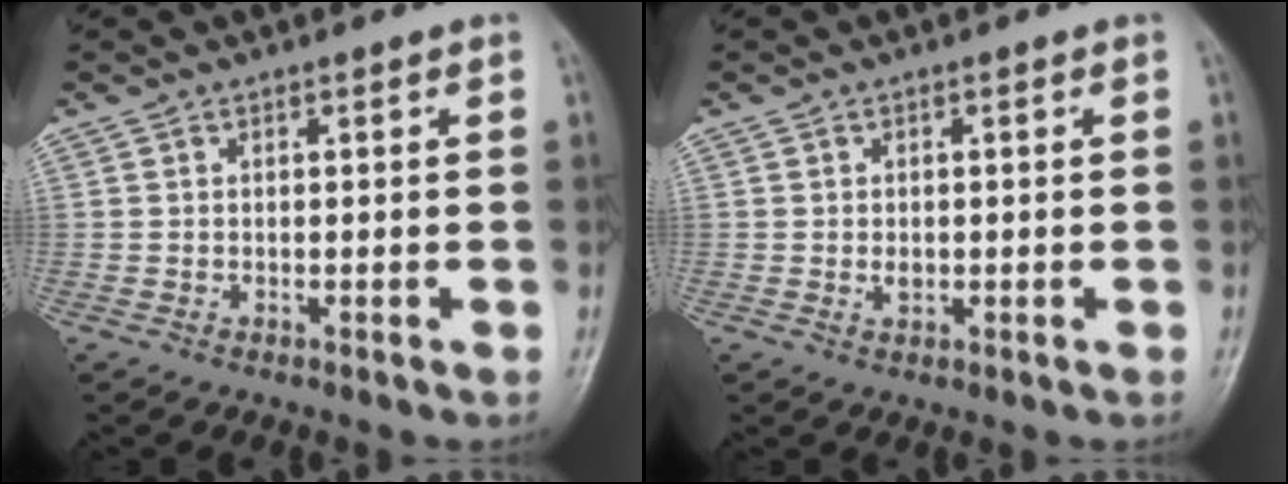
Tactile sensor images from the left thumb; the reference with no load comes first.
{"total": 1.6, "force": [-0.2, 1.2, 1.1], "torque": [-0.011, 0.002, -0.001]}